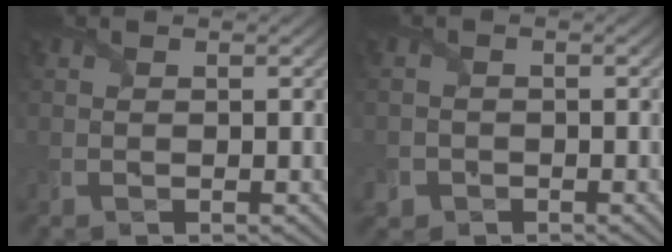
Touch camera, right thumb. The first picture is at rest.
{"total": 2.5, "force": [-1.5, 2.0, 0.4], "torque": [-0.010, -0.002, -0.031]}